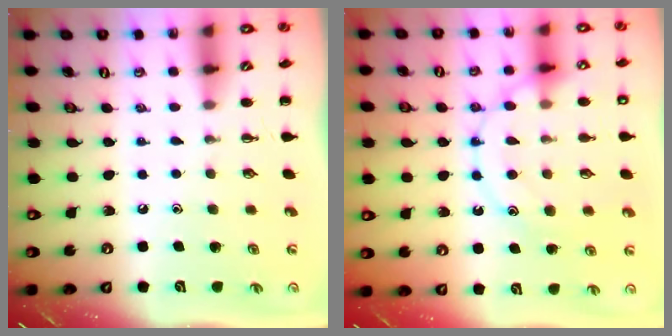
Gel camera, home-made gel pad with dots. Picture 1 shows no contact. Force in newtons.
{"total": 14.2, "press": 14.2, "slide": 0.8}